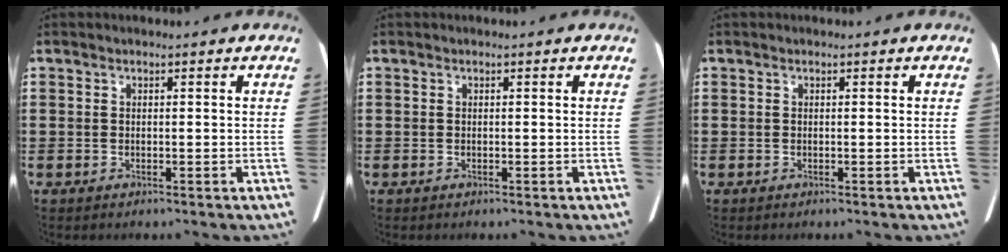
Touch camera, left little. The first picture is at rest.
{"total": 0.0}
{"total": 0.0}